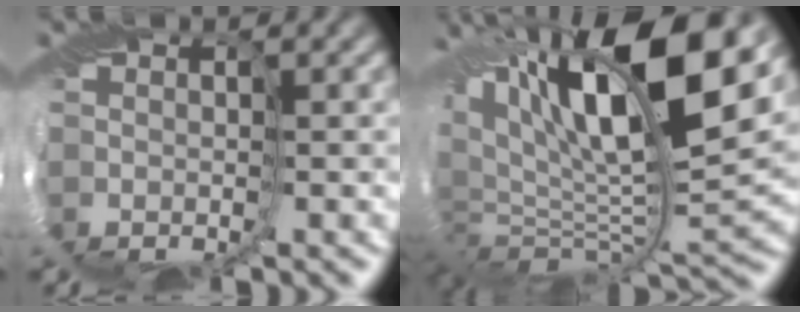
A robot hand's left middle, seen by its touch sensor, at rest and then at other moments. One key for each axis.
{"total": 13.7, "fx": 5.9, "fy": 4.5, "fz": 11.5, "tx": -0.222, "ty": 0.027, "tz": 0.103}